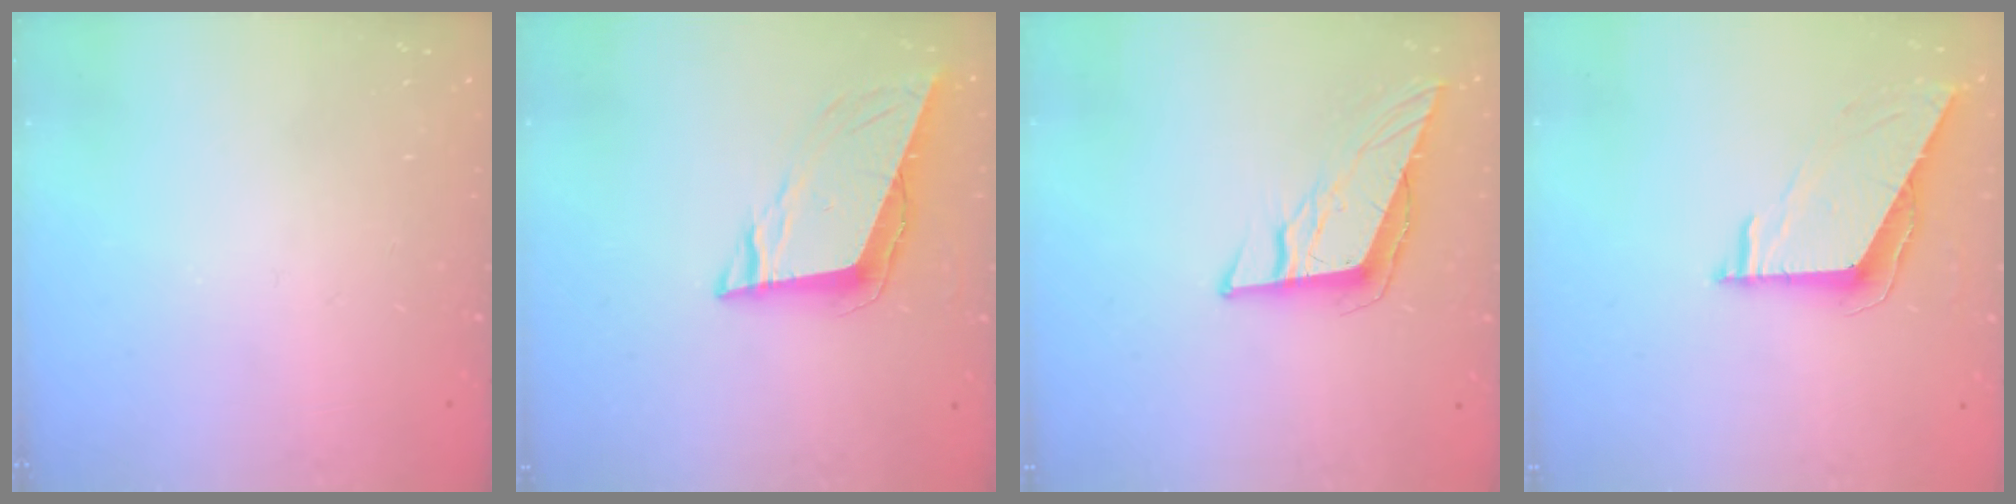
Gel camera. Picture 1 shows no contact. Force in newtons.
{"total": 10.4, "press": 9.8, "slide": 3.5}
{"total": 10.2, "press": 10.0, "slide": 1.6}
{"total": 7.2, "press": 7.2, "slide": 0.5}